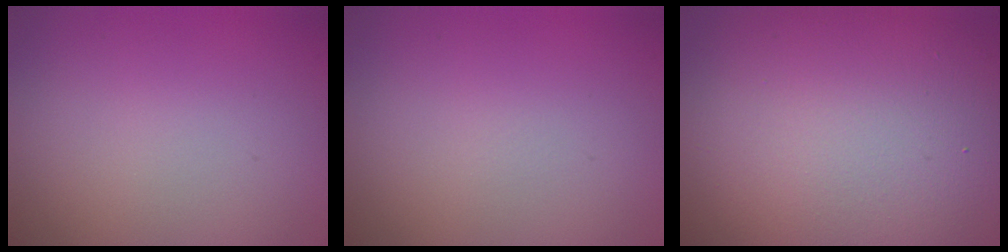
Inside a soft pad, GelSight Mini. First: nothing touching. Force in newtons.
{"total": 0.0}
{"total": 15.1, "press": 15.1, "slide": 1.2}